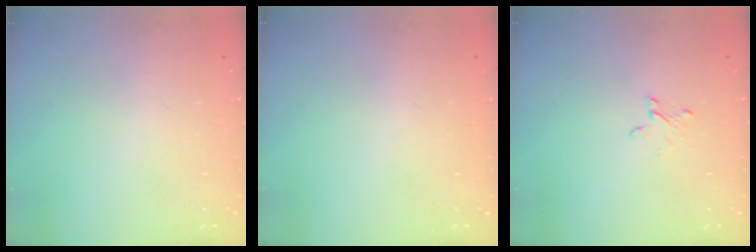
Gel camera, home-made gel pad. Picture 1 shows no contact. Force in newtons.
{"total": 0.0}
{"total": 3.0, "press": 3.0, "slide": 0.3}